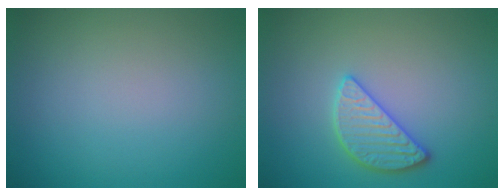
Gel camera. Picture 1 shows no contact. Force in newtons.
{"total": 2.8, "press": 2.8, "slide": 0.6}